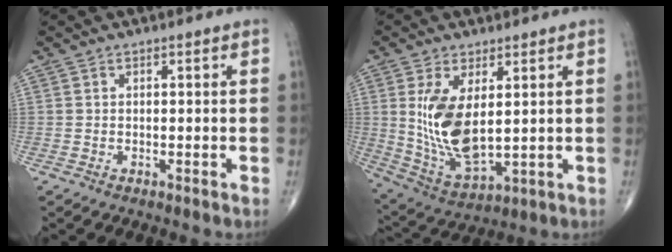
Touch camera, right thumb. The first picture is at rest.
{"total": 12.9, "force": [2.2, 6.2, 11.1], "torque": [-0.209, -0.022, 0.062]}